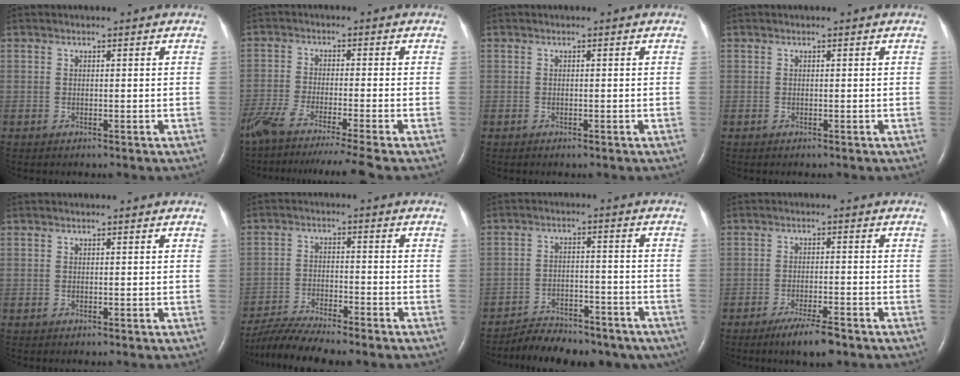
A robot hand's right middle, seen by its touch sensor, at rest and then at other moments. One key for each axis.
{"total": 13.2, "fx": -11.0, "fy": -1.6, "fz": 7.1, "tx": -0.106, "ty": -0.046, "tz": -0.174}
{"total": 0.0}
{"total": 0.0}
{"total": 0.0}
{"total": 8.8, "fx": -7.9, "fy": 0.3, "fz": 3.9, "tx": -0.072, "ty": -0.015, "tz": -0.134}
{"total": 14.2, "fx": -12.1, "fy": 5.7, "fz": 5.0, "tx": -0.071, "ty": 0.017, "tz": -0.160}
{"total": 5.7, "fx": -4.1, "fy": 0.6, "fz": 3.9, "tx": -0.074, "ty": -0.010, "tz": -0.068}